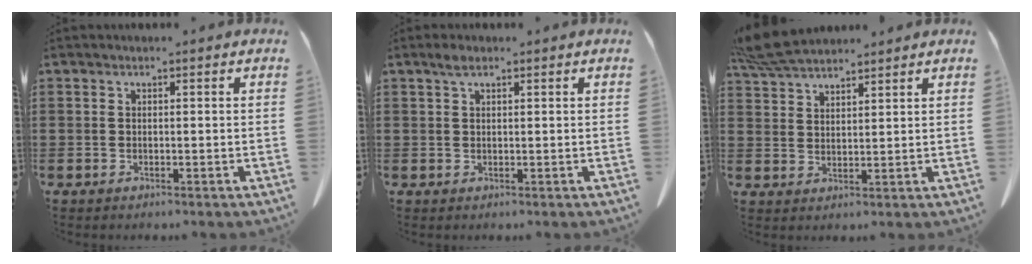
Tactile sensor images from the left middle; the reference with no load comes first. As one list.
[{"total": 1.5, "force": [0.9, 0.7, 1.0], "torque": [-0.025, 0.003, 0.017]}, {"total": 6.6, "force": [5.9, 1.3, 2.7], "torque": [-0.072, -0.012, 0.114]}]